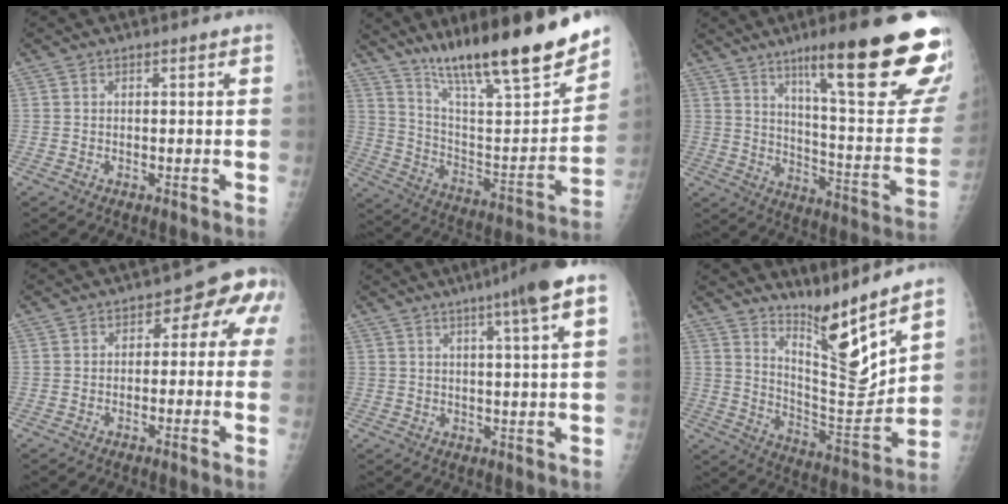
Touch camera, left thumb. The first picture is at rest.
{"total": 24.9, "force": [18.8, 3.6, 15.8], "torque": [-0.228, -0.085, 0.314]}
{"total": 28.3, "force": [16.8, 4.4, 22.4], "torque": [-0.249, -0.069, 0.253]}
{"total": 6.8, "force": [-0.3, 4.7, 4.9], "torque": [-0.010, 0.031, -0.019]}
{"total": 8.9, "force": [4.6, -0.2, 7.6], "torque": [-0.110, 0.000, 0.064]}
{"total": 13.4, "force": [10.8, 1.5, 7.8], "torque": [-0.096, -0.102, 0.197]}